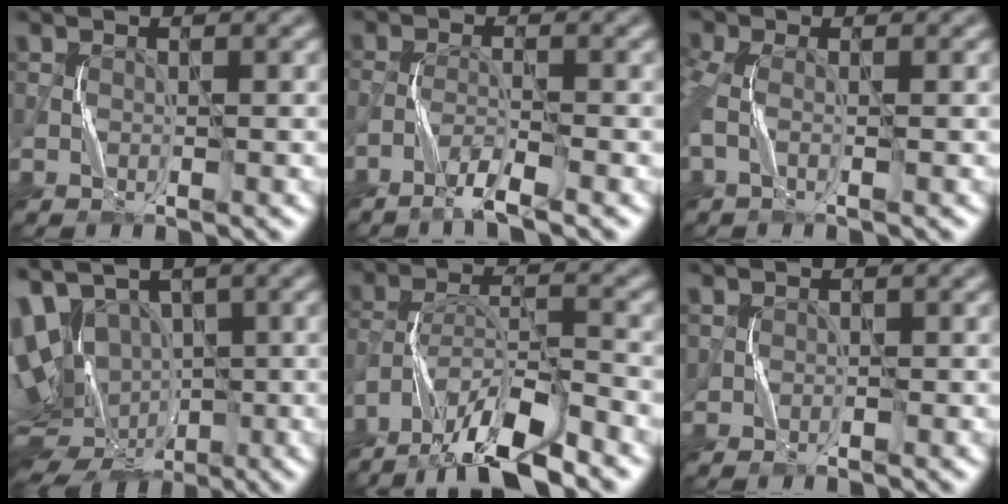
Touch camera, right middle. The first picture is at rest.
{"total": 3.0, "force": [-2.1, 0.2, 2.2], "torque": [-0.047, 0.003, -0.050]}
{"total": 3.0, "force": [-0.3, 1.3, 2.7], "torque": [-0.066, 0.003, -0.014]}
{"total": 13.2, "force": [-2.4, 9.5, 8.8], "torque": [-0.163, -0.002, -0.003]}
{"total": 10.3, "force": [-8.0, 2.1, 6.1], "torque": [-0.110, 0.007, -0.142]}
{"total": 0.5, "force": [-0.2, 0.4, 0.2], "torque": [-0.003, 0.001, -0.003]}